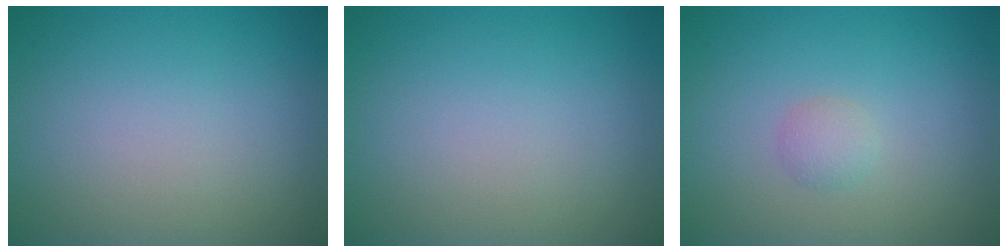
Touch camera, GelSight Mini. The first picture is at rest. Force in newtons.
{"total": 0.0}
{"total": 1.1, "press": 1.1, "slide": 0.1}